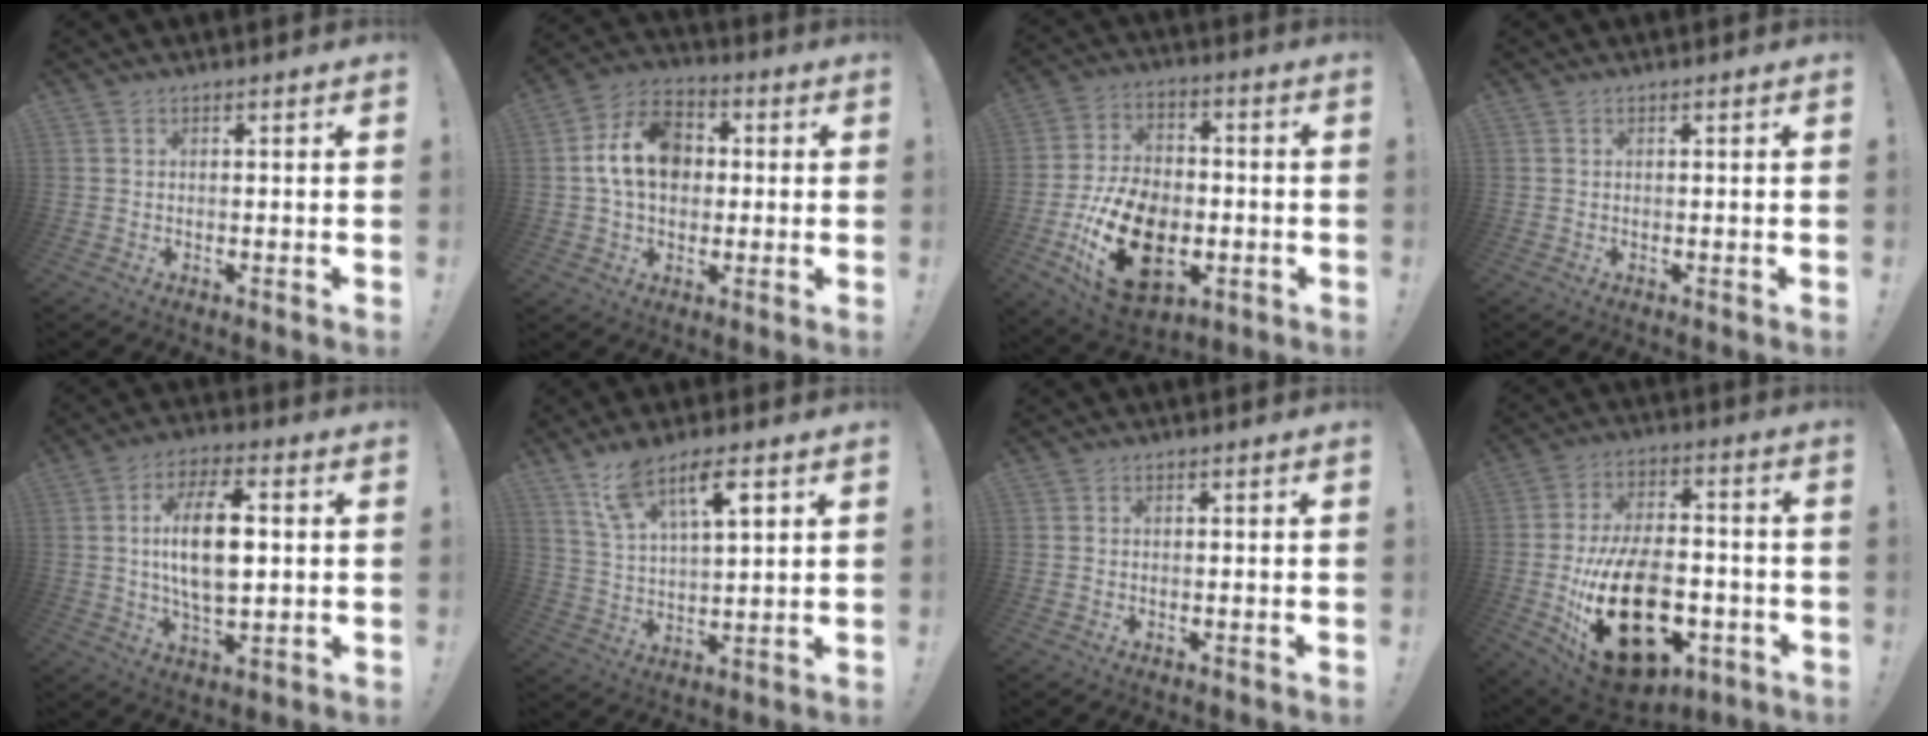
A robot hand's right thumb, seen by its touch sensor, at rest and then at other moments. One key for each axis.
{"total": 14.4, "fx": 1.6, "fy": 11.0, "fz": 9.2, "tx": -0.151, "ty": 0.011, "tz": 0.036}
{"total": 22.6, "fx": -7.1, "fy": 14.7, "fz": 15.5, "tx": -0.280, "ty": 0.043, "tz": -0.105}
{"total": 0.0}
{"total": 14.5, "fx": 1.5, "fy": 6.9, "fz": 12.6, "tx": -0.227, "ty": 0.002, "tz": 0.022}
{"total": 11.4, "fx": 7.1, "fy": 3.7, "fz": 8.1, "tx": -0.134, "ty": -0.027, "tz": 0.122}
{"total": 0.0}
{"total": 27.7, "fx": -8.2, "fy": 16.5, "fz": 20.6, "tx": -0.366, "ty": 0.046, "tz": -0.116}